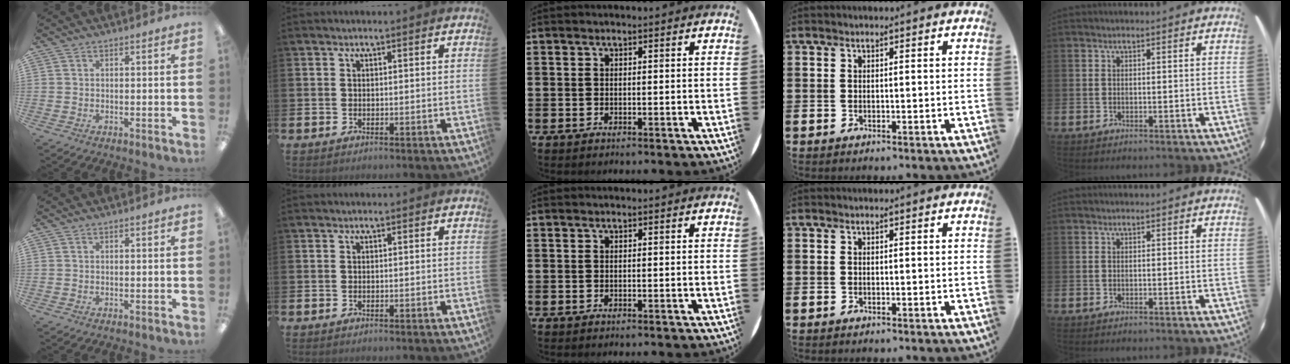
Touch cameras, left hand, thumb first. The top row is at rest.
{}